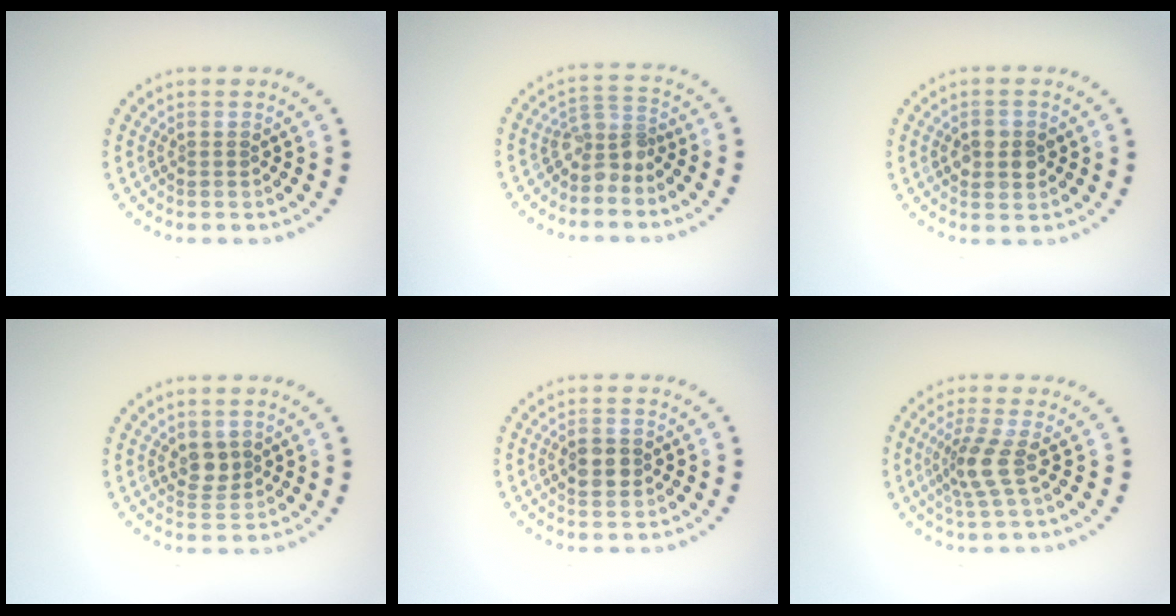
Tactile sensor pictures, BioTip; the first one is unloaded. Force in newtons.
{"total": 2.6, "press": 1.9, "slide": 1.8}
{"total": 2.5, "press": 2.4, "slide": 0.5}
{"total": 2.0, "press": 1.8, "slide": 0.9}
{"total": 2.7, "press": 2.7, "slide": 0.1}
{"total": 2.9, "press": 2.1, "slide": 2.0}